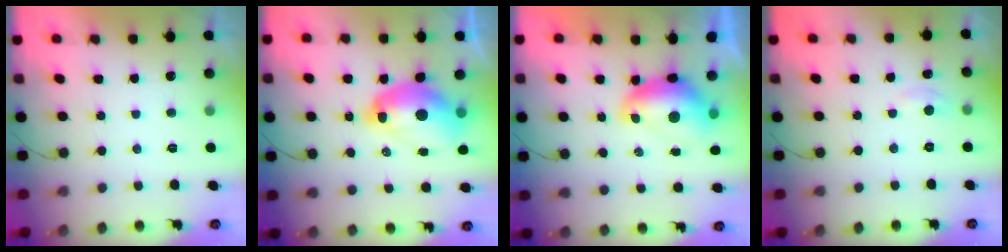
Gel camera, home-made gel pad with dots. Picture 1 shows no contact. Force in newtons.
{"total": 13.5, "press": 13.4, "slide": 1.4}
{"total": 9.1, "press": 9.0, "slide": 1.0}
{"total": 2.6, "press": 2.6, "slide": 0.3}